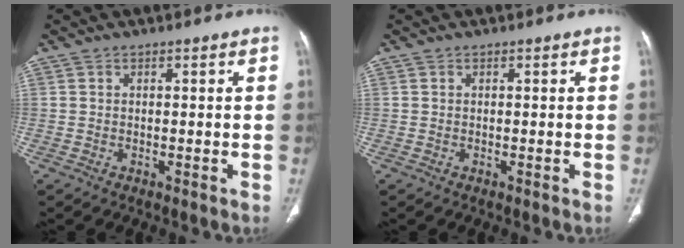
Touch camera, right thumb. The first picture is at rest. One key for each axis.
{"total": 0.0}